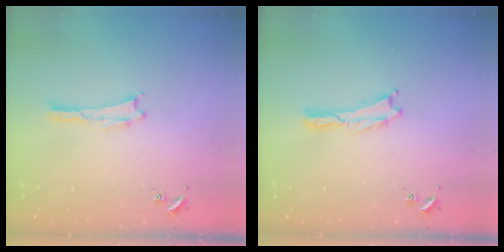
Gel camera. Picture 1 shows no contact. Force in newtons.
{"total": 0.0}